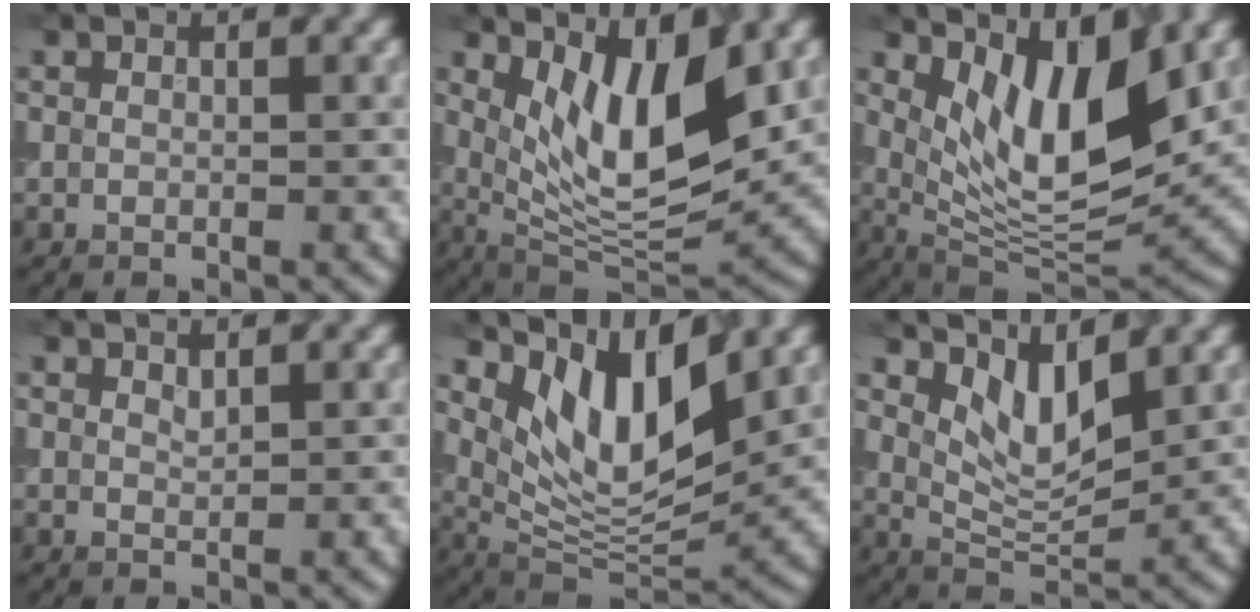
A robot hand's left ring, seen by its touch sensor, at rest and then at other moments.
{"total": 9.1, "force": [2.7, 3.5, 8.0], "torque": [-0.135, -0.022, 0.050]}
{"total": 9.3, "force": [3.1, 3.6, 8.0], "torque": [-0.134, -0.022, 0.060]}
{"total": 0.7, "force": [0.5, 0.2, 0.3], "torque": [-0.007, -0.002, 0.013]}
{"total": 8.4, "force": [4.2, 3.4, 6.5], "torque": [-0.114, -0.019, 0.077]}
{"total": 4.2, "force": [2.2, 1.7, 3.1], "torque": [-0.063, -0.012, 0.044]}